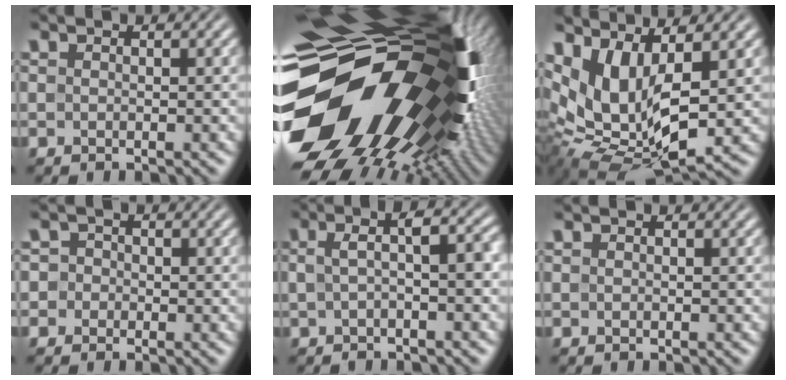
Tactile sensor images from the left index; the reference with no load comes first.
{"total": 21.3, "force": [-2.3, 14.0, 16.0], "torque": [-0.298, -0.043, -0.022]}
{"total": 9.4, "force": [2.8, 4.4, 7.8], "torque": [-0.166, -0.010, 0.058]}
{"total": 2.1, "force": [0.1, 2.0, 0.6], "torque": [0.018, 0.015, -0.022]}
{"total": 3.8, "force": [0.1, 1.0, 3.7], "torque": [-0.060, 0.013, -0.003]}
{"total": 0.0}